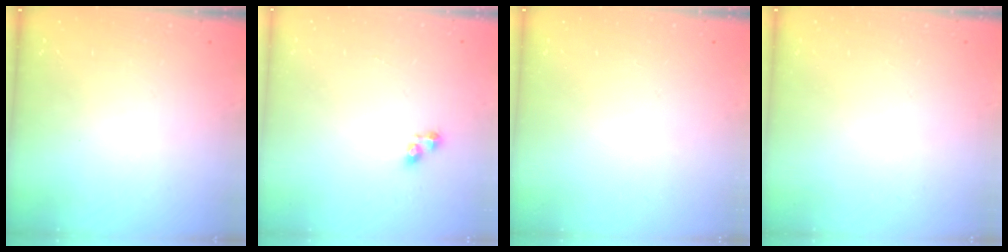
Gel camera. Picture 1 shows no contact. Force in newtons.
{"total": 3.3, "press": 3.3, "slide": 0.4}
{"total": 0.0}
{"total": 0.0}